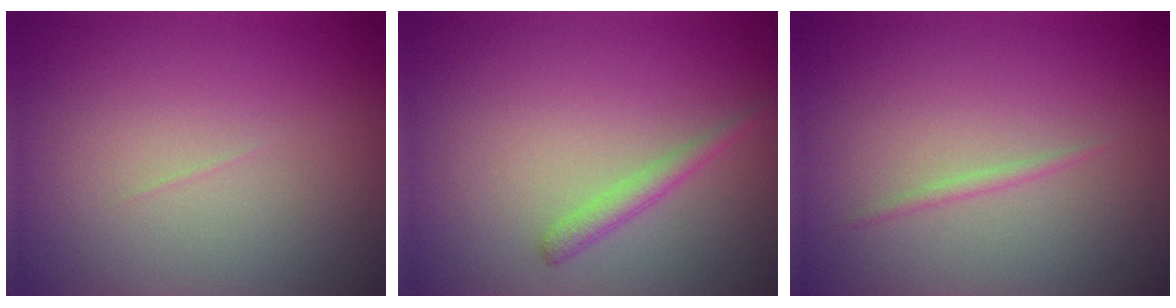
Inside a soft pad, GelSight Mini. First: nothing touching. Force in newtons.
{"total": 1.4, "press": 1.4, "slide": 0.2}
{"total": 0.6, "press": 0.6, "slide": 0.0}